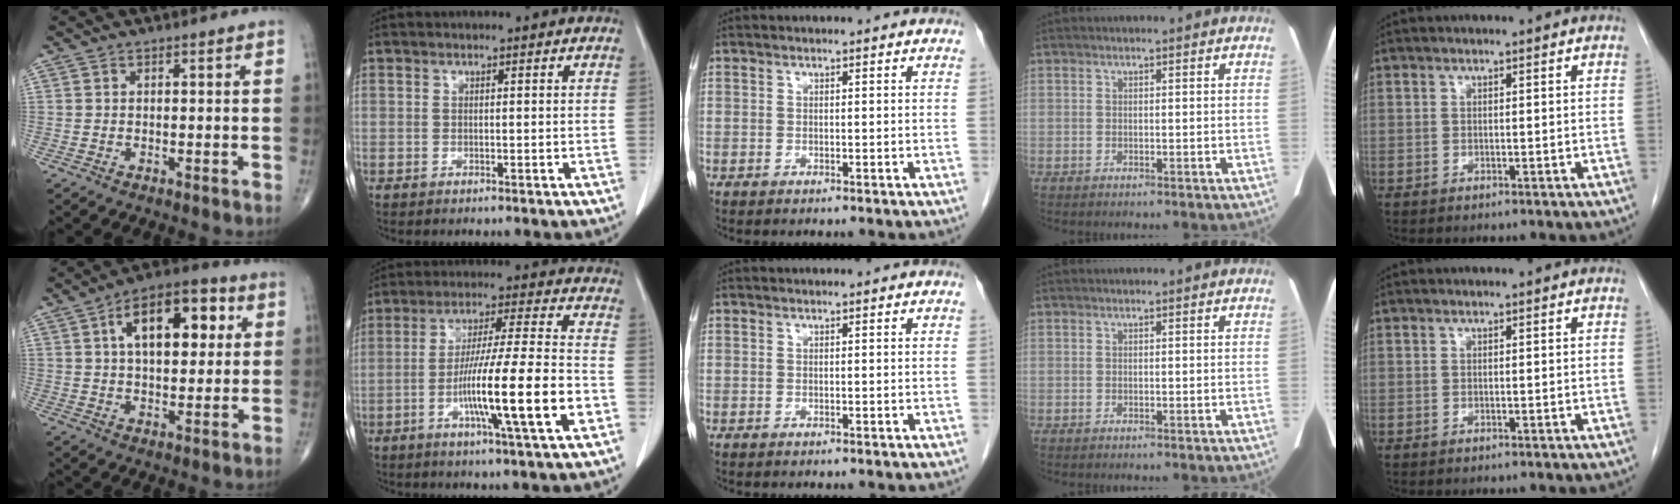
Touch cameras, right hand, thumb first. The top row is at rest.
{"thumb": {"total": 15.6, "force": [4.4, 8.1, 12.6], "torque": [-0.165, 0.013, 0.064]}, "index": {"total": 16.0, "force": [-4.9, 0.0, 15.2], "torque": [-0.266, -0.008, -0.082]}}